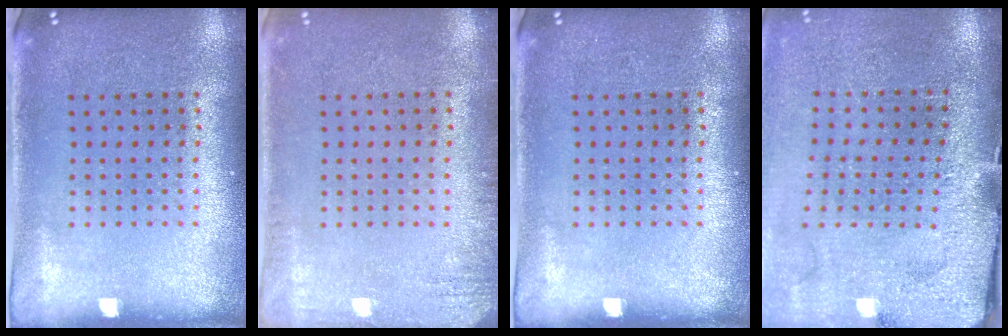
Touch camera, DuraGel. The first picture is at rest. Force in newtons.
{"total": 1.6, "press": 1.5, "slide": 0.3}
{"total": 0.0}
{"total": 3.1, "press": 2.9, "slide": 1.3}